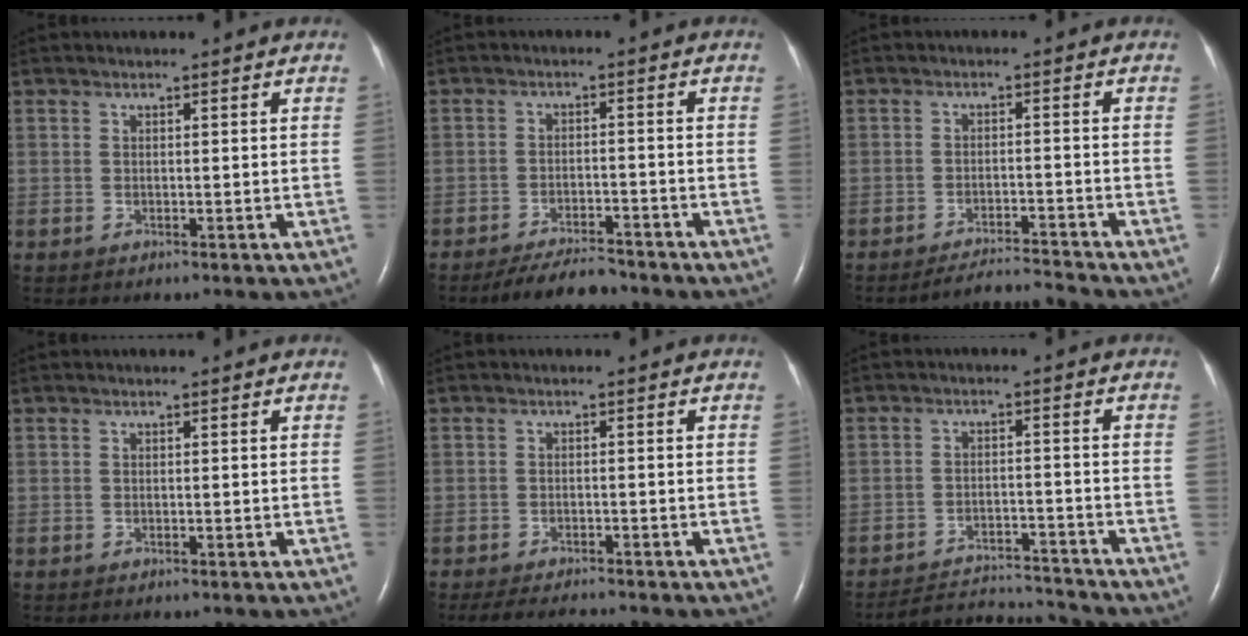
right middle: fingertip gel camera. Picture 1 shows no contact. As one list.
[{"total": 6.3, "force": [-5.8, 1.2, 2.2], "torque": [-0.040, -0.015, -0.097]}, {"total": 4.6, "force": [-4.2, -1.7, -0.6], "torque": [0.008, -0.011, -0.070]}, {"total": 0.0}, {"total": 5.8, "force": [-5.5, 0.7, 1.9], "torque": [-0.029, -0.012, -0.084]}, {"total": 7.8, "force": [-7.7, -0.6, -1.0], "torque": [0.010, 0.005, -0.127]}]